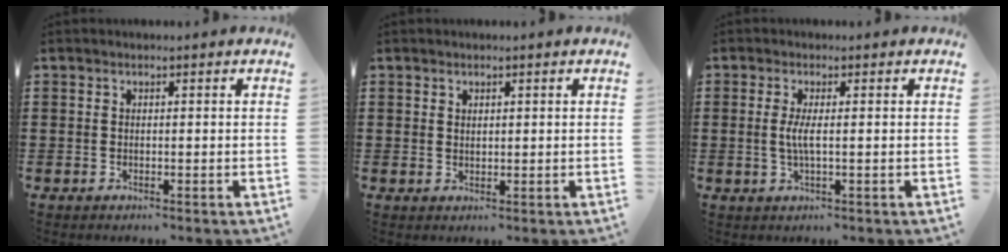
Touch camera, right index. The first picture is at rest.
{"total": 0.9, "force": [0.8, 0.5, 0.2], "torque": [-0.005, 0.002, 0.015]}
{"total": 2.8, "force": [-0.1, 0.1, 2.7], "torque": [-0.068, -0.011, -0.008]}